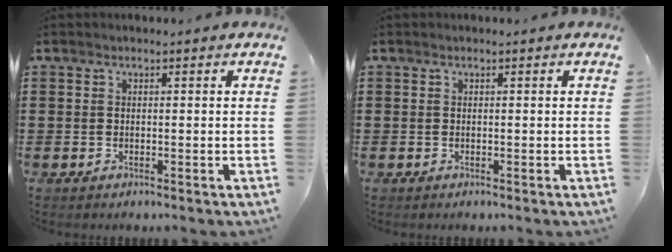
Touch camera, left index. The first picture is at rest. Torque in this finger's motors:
{"motor_torque": [0.00, 0.00, 0.03, 0.00]}